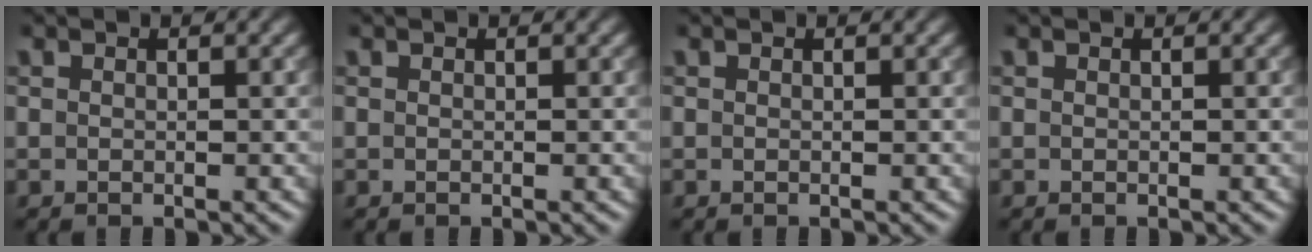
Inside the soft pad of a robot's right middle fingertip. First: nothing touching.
{"total": 0.0}
{"total": 0.0}
{"total": 0.0}